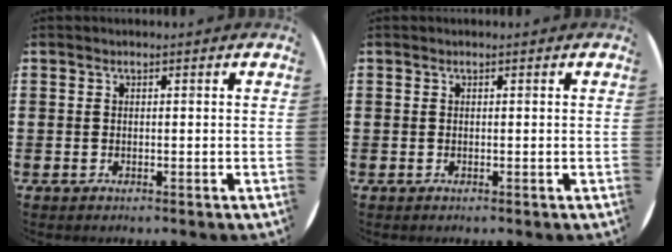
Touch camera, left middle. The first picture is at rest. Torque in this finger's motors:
{"motor_torque": [-0.09, 0.01, 0.00, -0.01]}